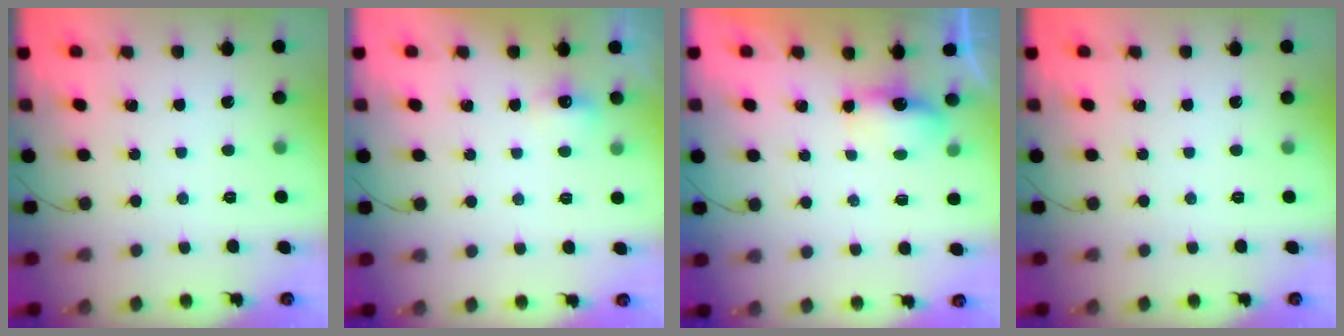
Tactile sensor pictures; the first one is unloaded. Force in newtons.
{"total": 6.8, "press": 4.4, "slide": 5.2}
{"total": 5.2, "press": 5.0, "slide": 1.3}
{"total": 0.0}